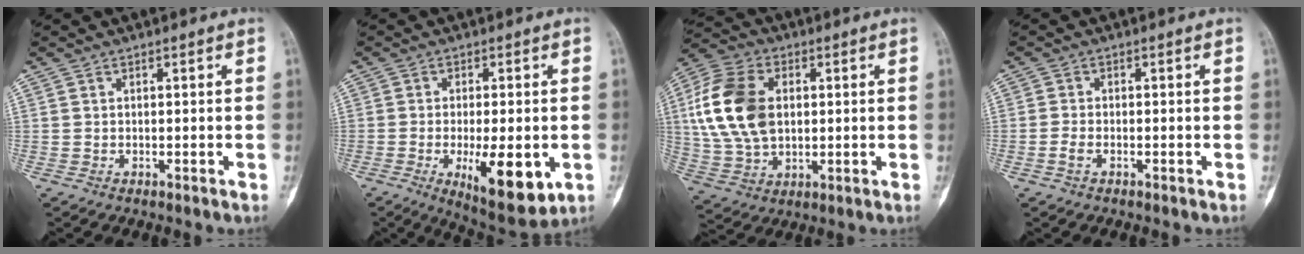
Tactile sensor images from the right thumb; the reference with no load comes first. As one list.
[{"total": 11.9, "force": [-3.2, 4.2, 10.7], "torque": [-0.153, -0.019, -0.039]}, {"total": 16.5, "force": [2.5, 11.0, 12.1], "torque": [-0.237, 0.007, 0.047]}, {"total": 1.9, "force": [-0.9, 1.0, 1.3], "torque": [-0.030, 0.005, -0.020]}]